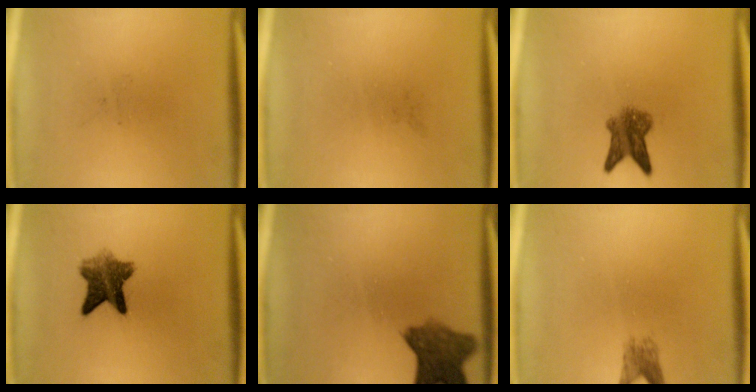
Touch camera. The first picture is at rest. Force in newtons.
{"total": 0.0}
{"total": 5.0}
{"total": 6.9}
{"total": 7.3}
{"total": 2.2}